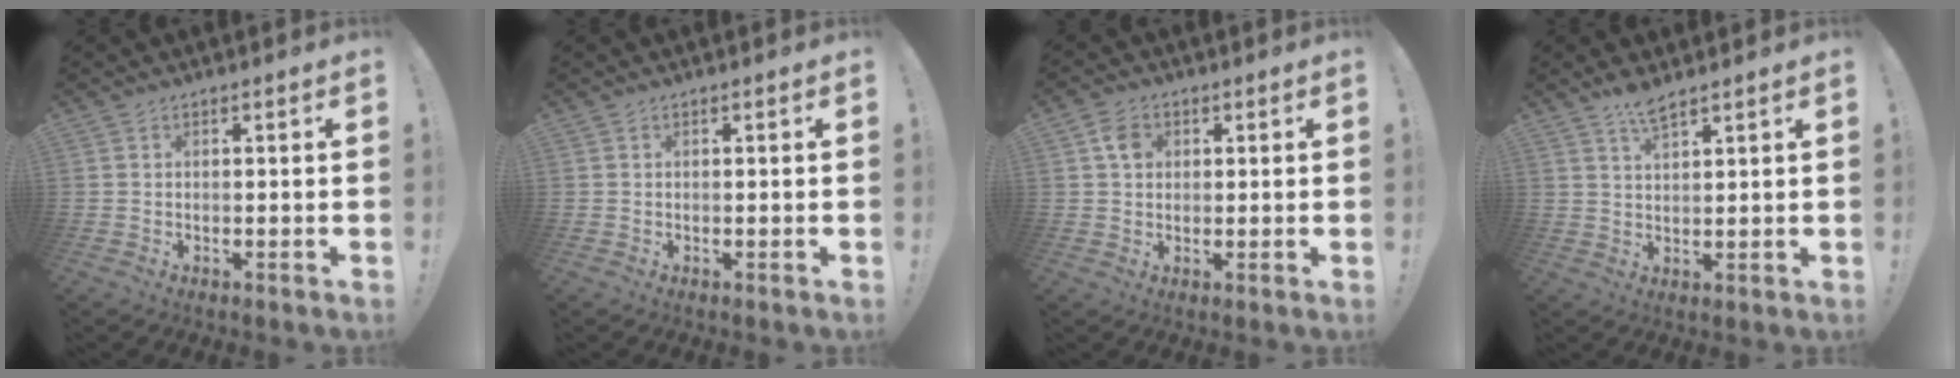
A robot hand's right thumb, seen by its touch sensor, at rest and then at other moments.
{"total": 0.0}
{"total": 4.9, "force": [1.6, 4.0, 2.3], "torque": [-0.029, 0.004, 0.028]}
{"total": 4.7, "force": [3.8, 0.8, 2.6], "torque": [-0.047, -0.022, 0.066]}